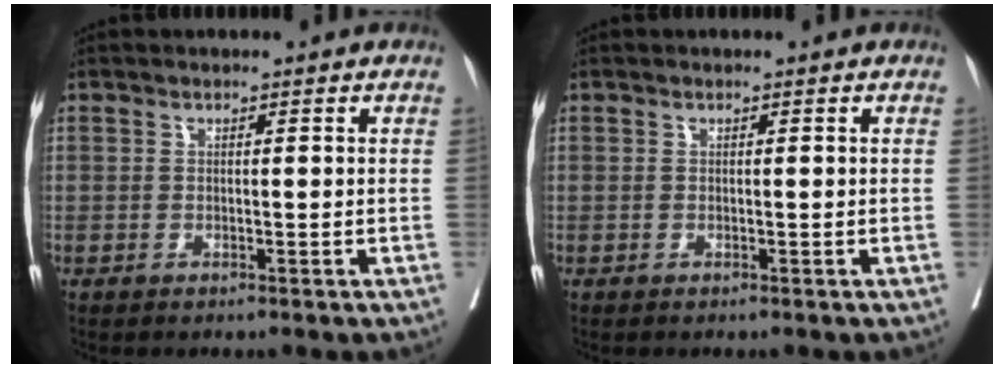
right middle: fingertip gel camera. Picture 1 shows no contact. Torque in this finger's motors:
{"motor_torque": [0.00, 0.00, 0.00, 0.00]}